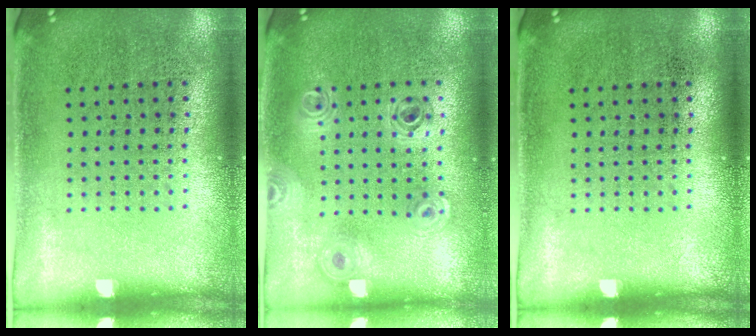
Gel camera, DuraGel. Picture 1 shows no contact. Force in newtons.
{"total": 0.9, "press": 0.9, "slide": 0.2}
{"total": 0.0}